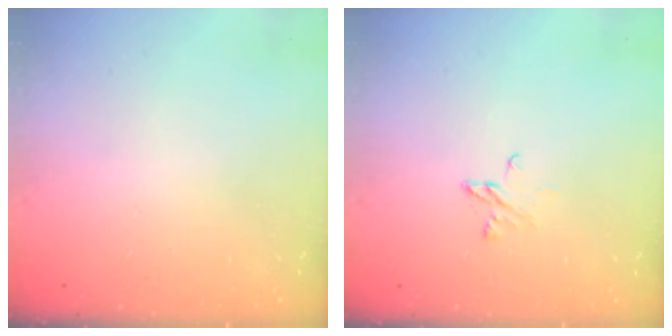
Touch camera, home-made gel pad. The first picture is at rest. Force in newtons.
{"total": 3.8, "press": 3.8, "slide": 0.4}